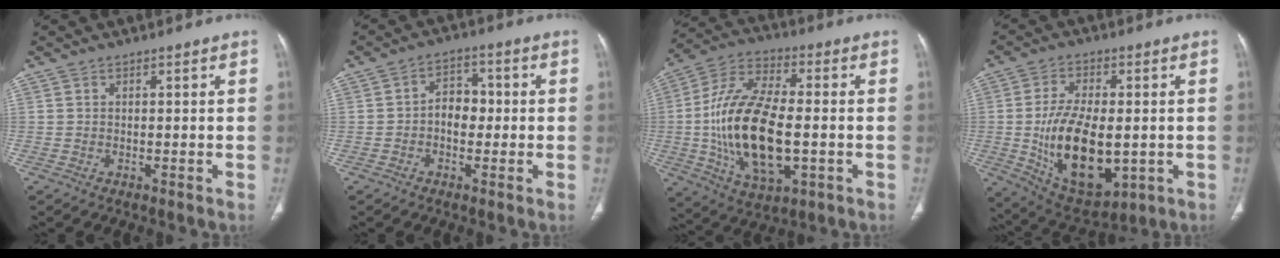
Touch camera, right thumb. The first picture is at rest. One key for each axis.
{"total": 5.3, "fx": -0.7, "fy": 3.9, "fz": 3.5, "tx": -0.028, "ty": 0.021, "tz": -0.021}
{"total": 21.3, "fx": -2.4, "fy": 10.2, "fz": 18.5, "tx": -0.358, "ty": 0.011, "tz": -0.036}
{"total": 17.6, "fx": -2.1, "fy": 9.2, "fz": 14.8, "tx": -0.245, "ty": -0.011, "tz": -0.015}